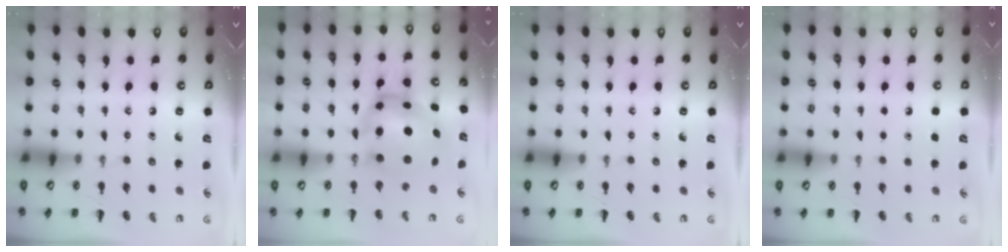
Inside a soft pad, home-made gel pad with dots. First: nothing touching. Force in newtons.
{"total": 7.5, "press": 7.3, "slide": 1.5}
{"total": 0.0}
{"total": 1.7, "press": 1.7, "slide": 0.1}